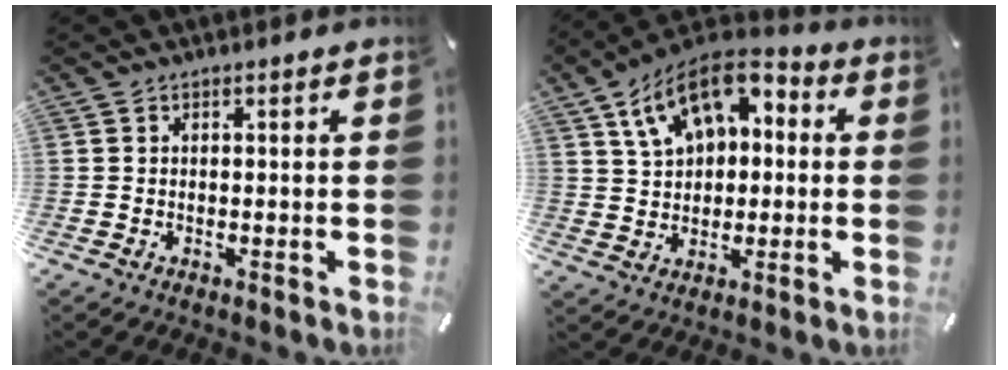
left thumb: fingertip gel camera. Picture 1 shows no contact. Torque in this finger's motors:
{"motor_torque": [1.18, 1.20, 1.46, -1.31, 0.21]}